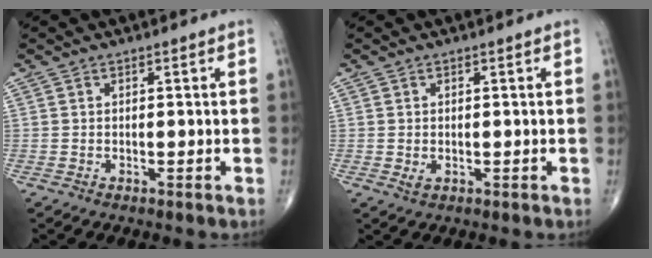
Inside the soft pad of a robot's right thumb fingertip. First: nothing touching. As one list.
[{"total": 1.1, "force": [-0.1, 0.7, 0.9], "torque": [-0.014, 0.000, 0.003]}]